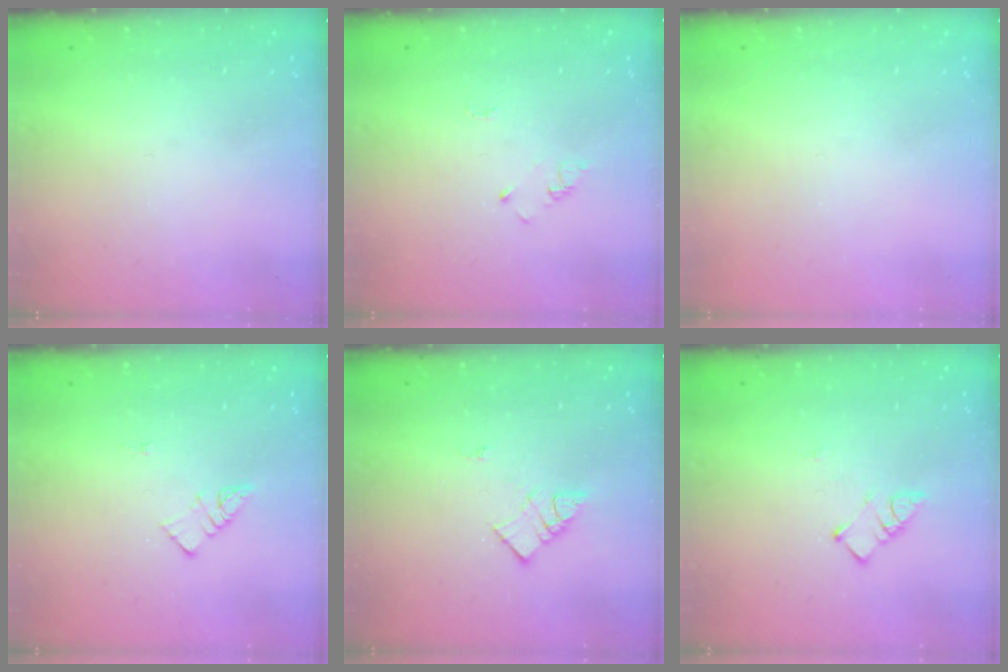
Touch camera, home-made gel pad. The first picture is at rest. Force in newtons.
{"total": 2.9, "press": 2.9, "slide": 0.3}
{"total": 0.0}
{"total": 3.3, "press": 3.3, "slide": 0.3}
{"total": 6.9, "press": 6.9, "slide": 0.3}
{"total": 3.6, "press": 3.5, "slide": 0.4}